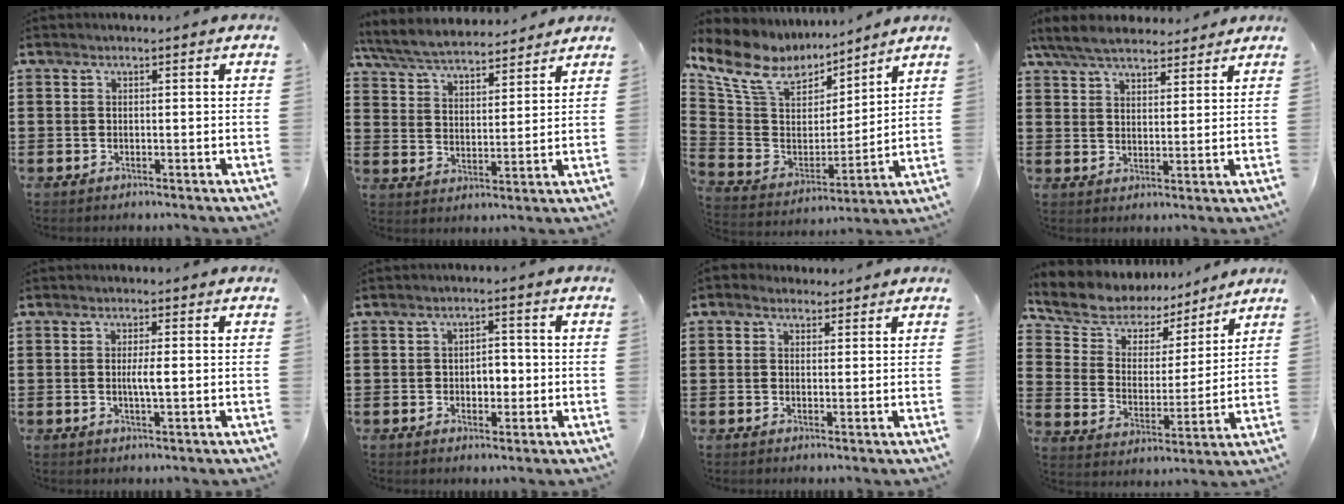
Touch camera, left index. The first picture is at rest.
{"total": 6.0, "force": [5.8, 0.9, 1.5], "torque": [-0.055, -0.027, 0.102]}
{"total": 11.4, "force": [8.8, 5.7, 4.4], "torque": [-0.133, -0.038, 0.163]}
{"total": 6.2, "force": [5.6, 1.8, 2.0], "torque": [-0.059, -0.011, 0.104]}
{"total": 2.5, "force": [0.0, 0.2, 2.4], "torque": [-0.047, -0.004, -0.002]}
{"total": 3.1, "force": [-0.5, 1.8, 2.5], "torque": [-0.044, 0.001, -0.015]}
{"total": 1.9, "force": [1.5, 1.2, 0.2], "torque": [-0.009, 0.008, 0.029]}
{"total": 7.0, "force": [6.1, 3.5, 0.4], "torque": [-0.056, -0.040, 0.107]}